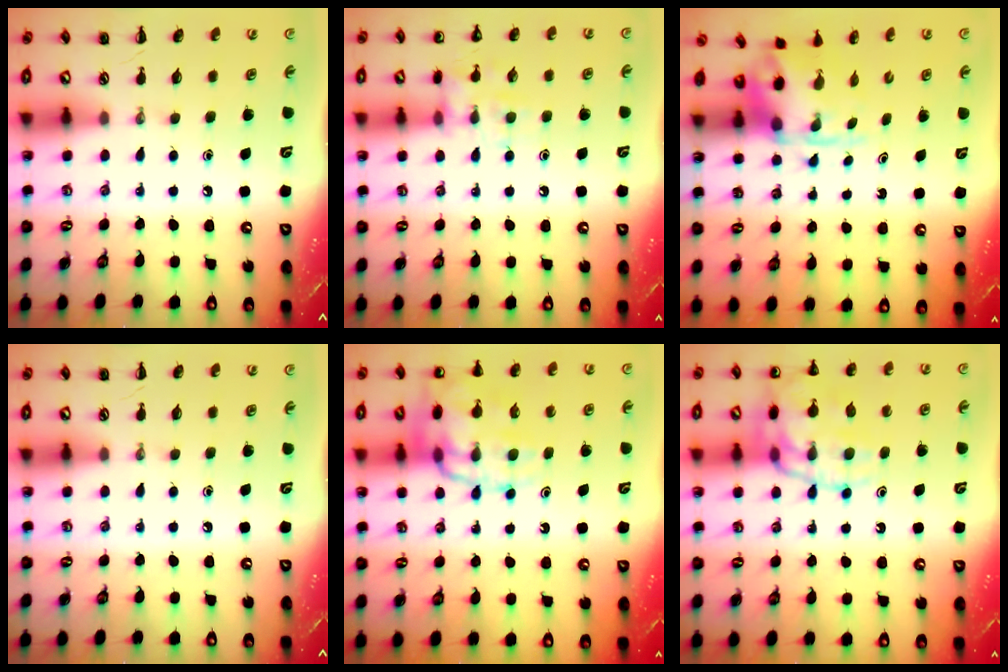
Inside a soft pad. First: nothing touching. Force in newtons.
{"total": 10.5, "press": 10.5, "slide": 0.7}
{"total": 3.9, "press": 3.8, "slide": 0.9}
{"total": 0.0}
{"total": 15.5, "press": 15.5, "slide": 1.0}
{"total": 16.8, "press": 16.6, "slide": 1.9}